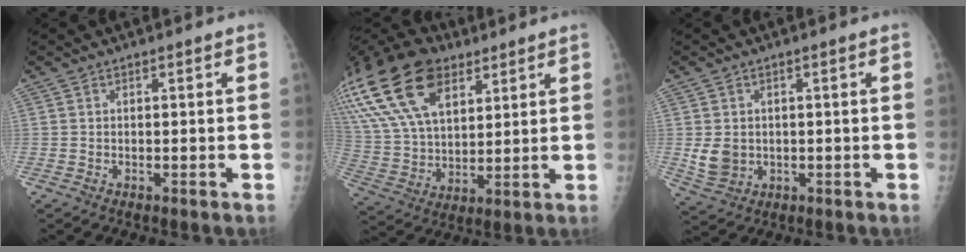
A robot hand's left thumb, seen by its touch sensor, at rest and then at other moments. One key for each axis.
{"total": 33.8, "fx": 16.8, "fy": 20.7, "fz": 20.7, "tx": -0.492, "ty": 0.046, "tz": 0.312}
{"total": 5.5, "fx": 0.0, "fy": 4.6, "fz": 3.0, "tx": -0.044, "ty": -0.005, "tz": 0.014}